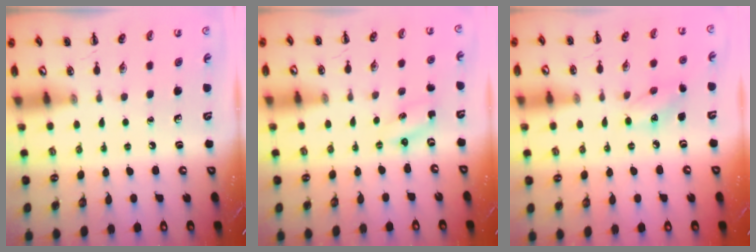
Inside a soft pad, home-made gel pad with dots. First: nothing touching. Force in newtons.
{"total": 2.1, "press": 2.0, "slide": 0.6}
{"total": 6.0, "press": 5.9, "slide": 1.2}